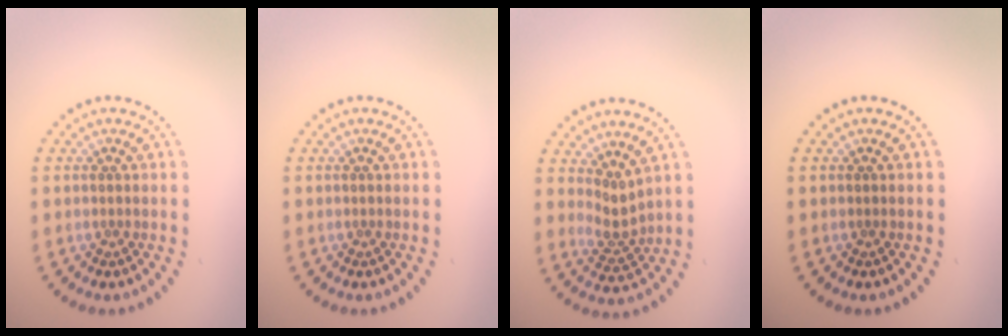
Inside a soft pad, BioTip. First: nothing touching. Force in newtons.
{"total": 0.0}
{"total": 2.2, "press": 1.5, "slide": 1.6}
{"total": 0.0}